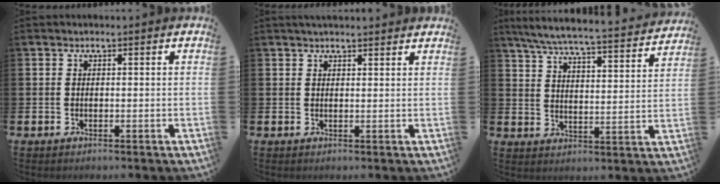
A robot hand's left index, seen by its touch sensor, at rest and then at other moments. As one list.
[{"total": 1.9, "force": [1.9, 0.2, 0.4], "torque": [0.003, -0.007, 0.031]}, {"total": 6.6, "force": [6.1, 0.4, 2.5], "torque": [-0.073, -0.047, 0.101]}]